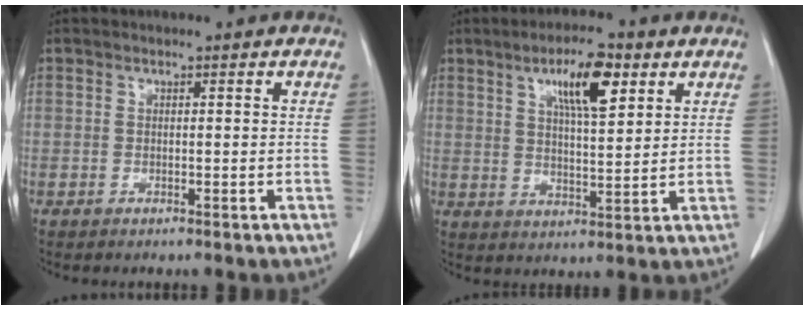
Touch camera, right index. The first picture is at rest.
{"total": 8.9, "force": [4.4, 2.0, 7.5], "torque": [-0.130, 0.004, 0.073]}